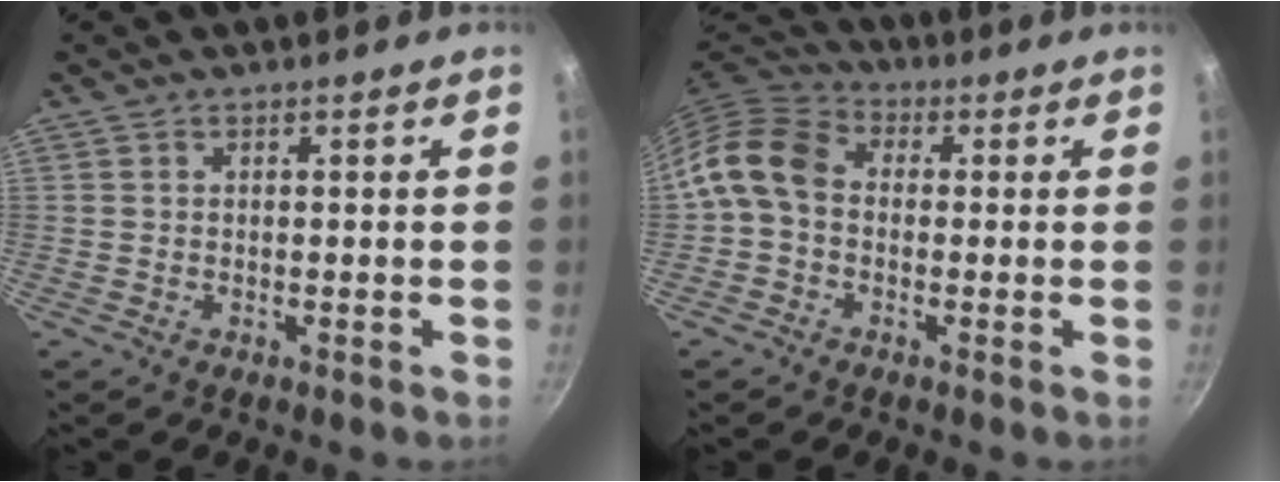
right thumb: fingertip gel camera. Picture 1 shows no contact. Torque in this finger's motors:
{"motor_torque": [-0.33, 0.87, 0.59, -0.66, 0.13]}